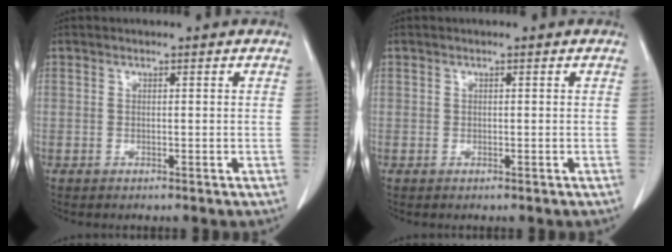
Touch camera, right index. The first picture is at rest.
{"total": 0.0}